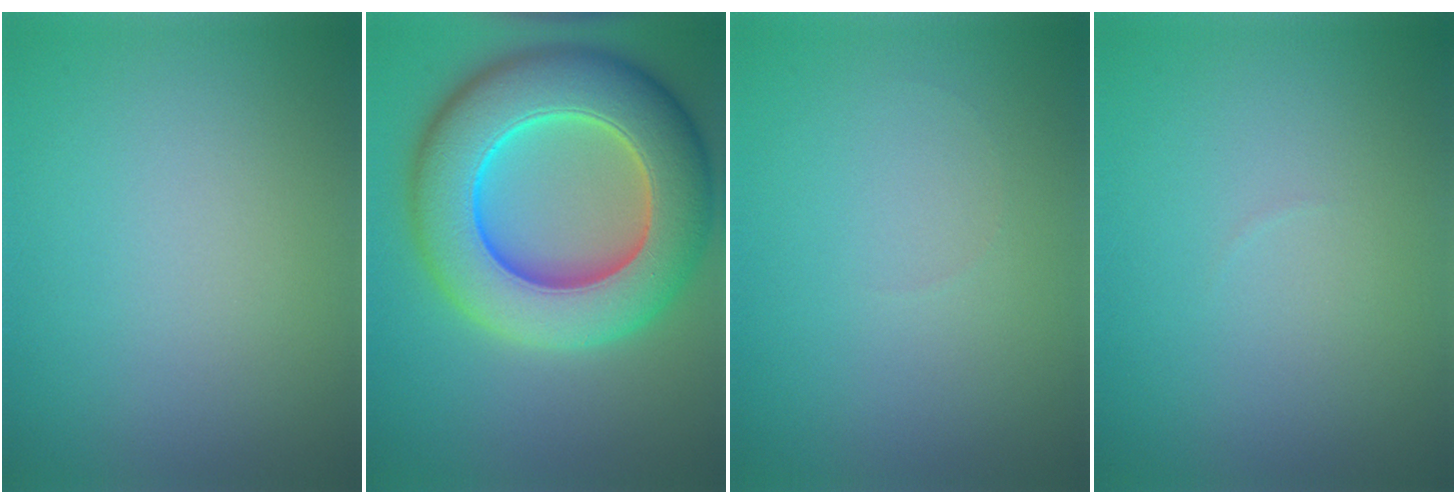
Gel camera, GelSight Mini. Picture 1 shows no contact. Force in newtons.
{"total": 13.3, "press": 13.1, "slide": 2.1}
{"total": 0.0}
{"total": 0.0}